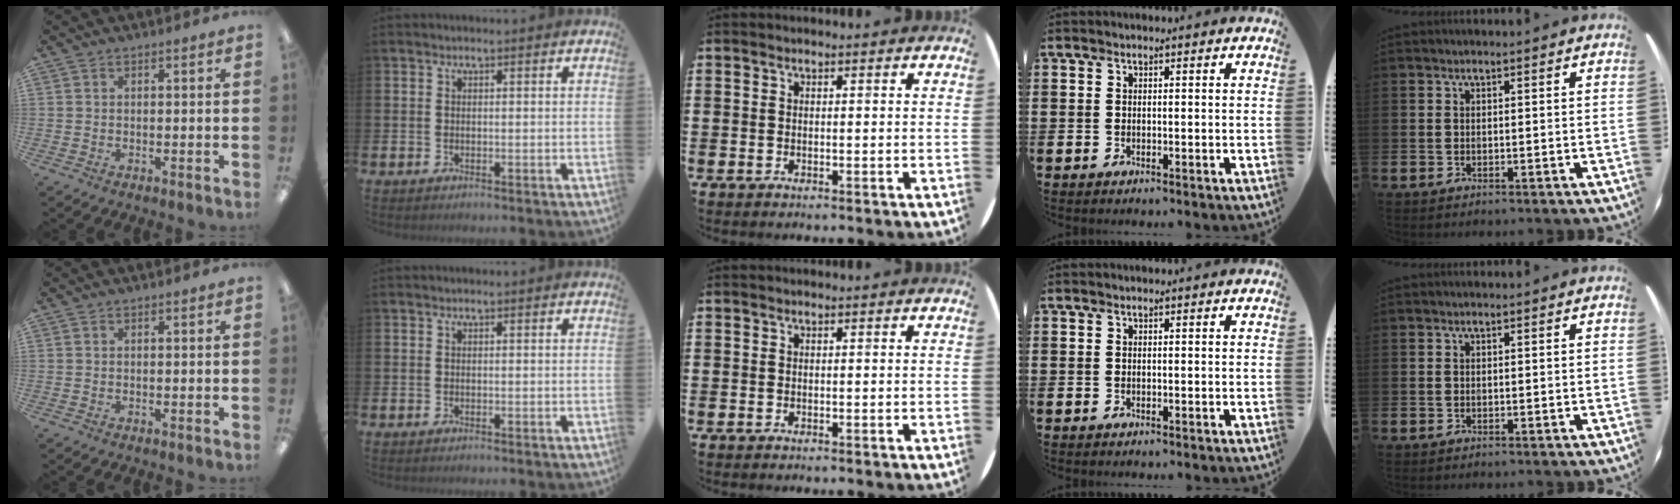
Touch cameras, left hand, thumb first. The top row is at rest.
{}